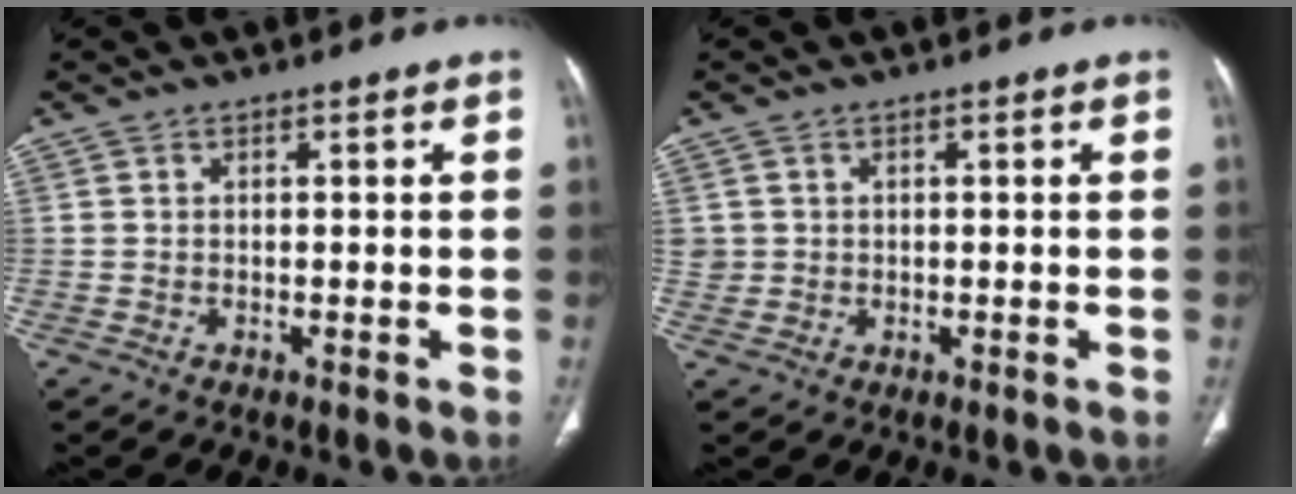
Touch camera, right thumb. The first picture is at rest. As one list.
[{"total": 1.8, "force": [0.3, 1.7, 0.2], "torque": [0.006, 0.002, 0.007]}]